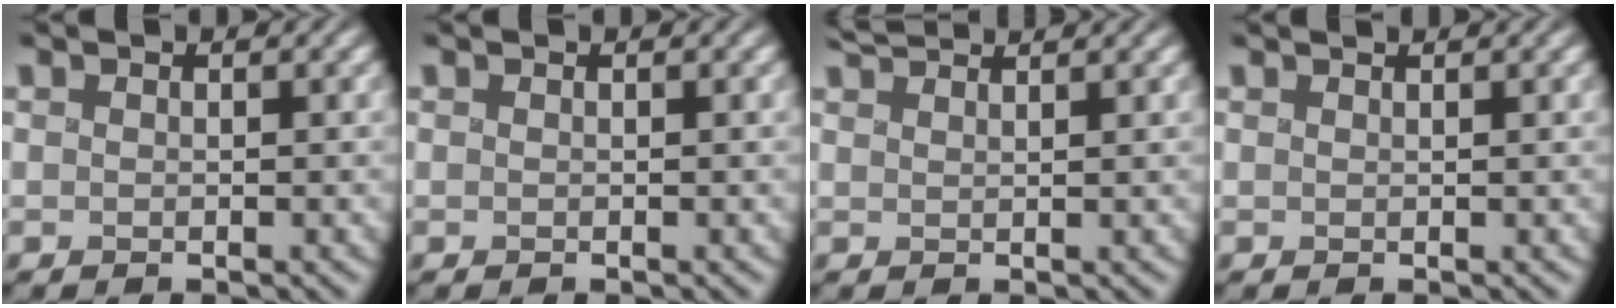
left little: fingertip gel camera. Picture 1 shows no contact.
{"total": 0.0}
{"total": 2.4, "force": [2.3, 0.2, 0.7], "torque": [-0.009, 0.011, 0.042]}
{"total": 0.9, "force": [0.9, 0.1, 0.2], "torque": [0.000, 0.003, 0.010]}